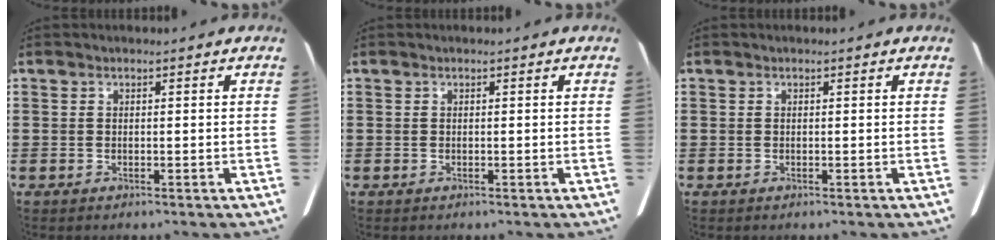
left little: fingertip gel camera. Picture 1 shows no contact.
{"total": 0.0}
{"total": 0.0}